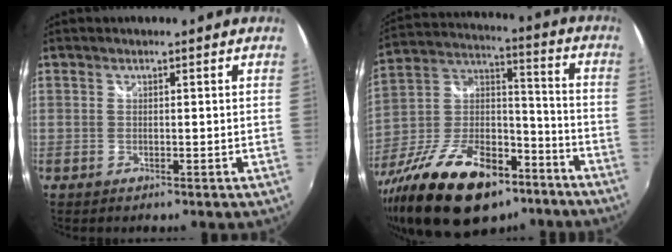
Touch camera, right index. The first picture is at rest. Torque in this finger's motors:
{"motor_torque": [1.14, -1.00, 0.87, 0.21]}